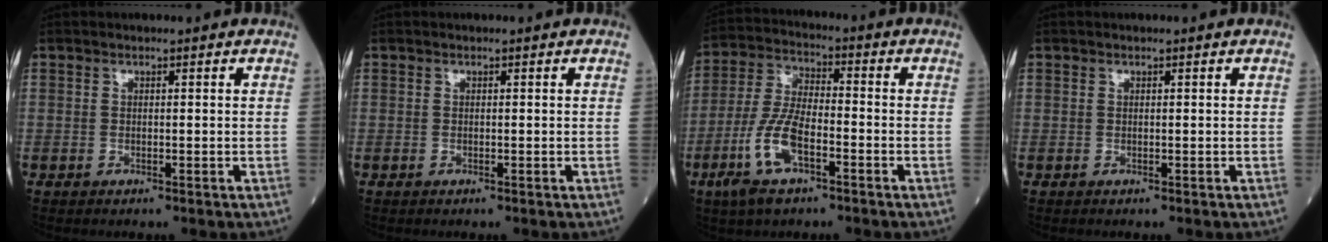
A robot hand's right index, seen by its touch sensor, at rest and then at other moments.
{"total": 0.0}
{"total": 9.6, "force": [-4.4, 3.0, 8.0], "torque": [-0.182, -0.006, -0.087]}
{"total": 0.0}